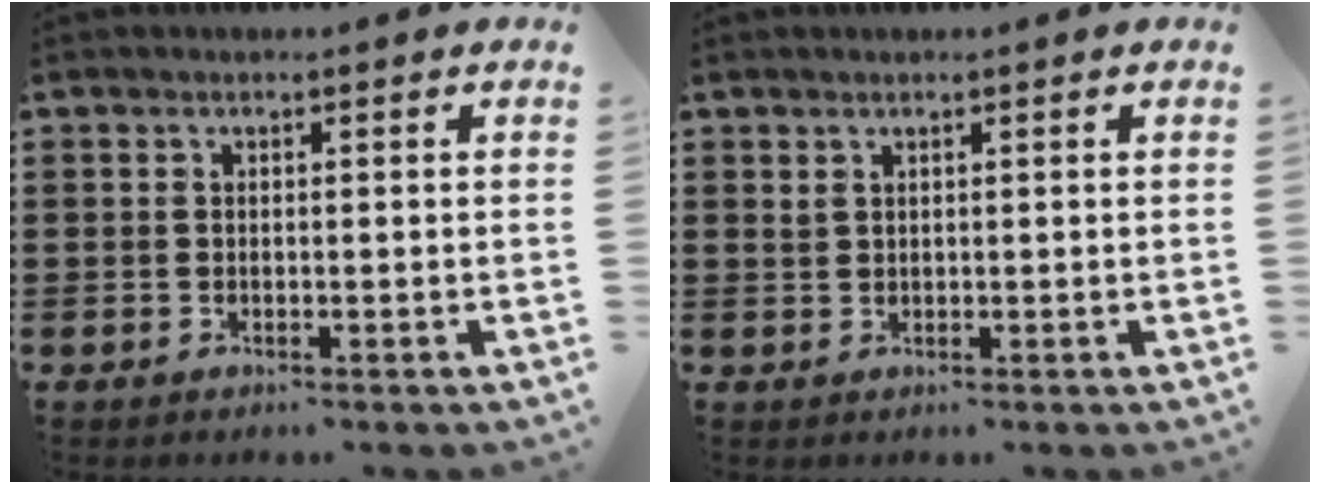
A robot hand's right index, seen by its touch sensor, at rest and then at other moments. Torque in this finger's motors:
{"motor_torque": [-0.23, 0.22, 0.00, 0.00]}